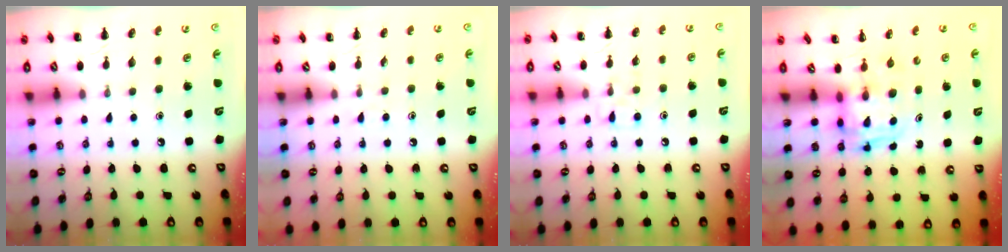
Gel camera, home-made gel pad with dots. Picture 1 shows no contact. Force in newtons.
{"total": 2.9, "press": 2.6, "slide": 1.4}
{"total": 7.1, "press": 6.9, "slide": 1.8}
{"total": 2.7, "press": 2.7, "slide": 0.2}